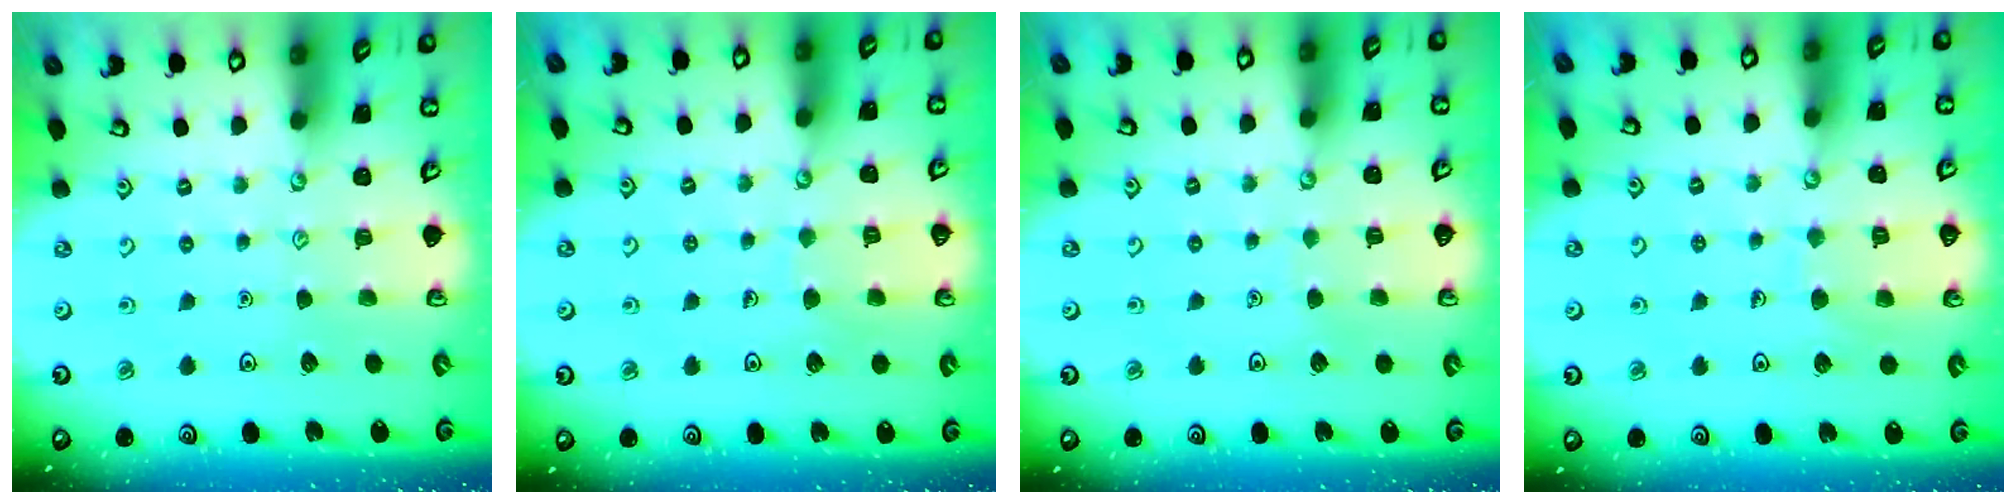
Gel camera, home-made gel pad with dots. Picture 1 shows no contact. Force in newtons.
{"total": 5.1, "press": 5.1, "slide": 0.5}
{"total": 1.4, "press": 1.4, "slide": 0.1}
{"total": 6.3, "press": 6.3, "slide": 0.4}